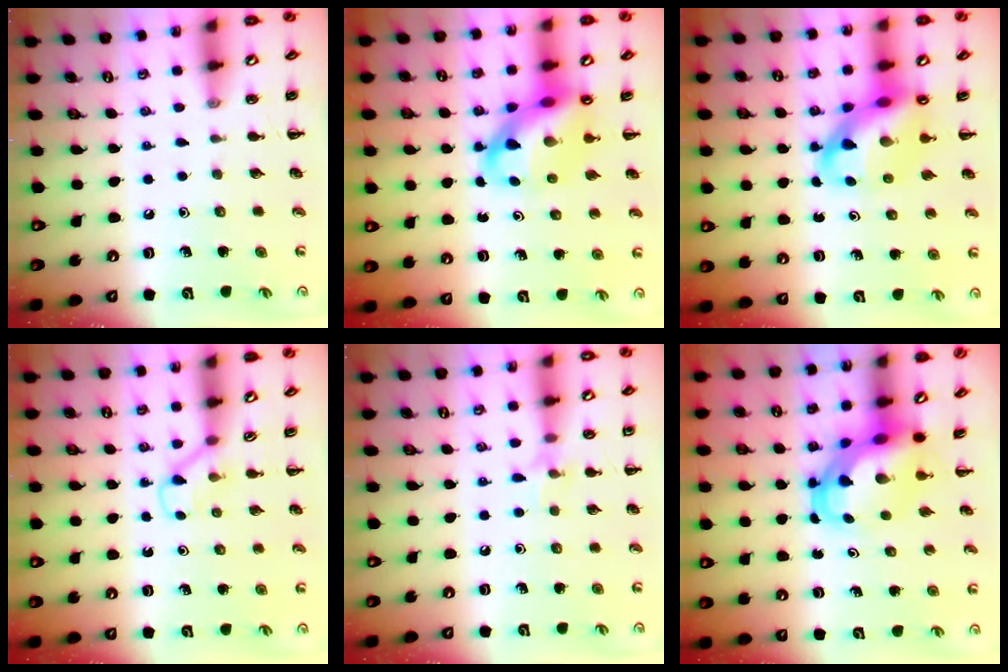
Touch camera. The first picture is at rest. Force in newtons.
{"total": 11.4, "press": 11.0, "slide": 3.2}
{"total": 11.4, "press": 11.0, "slide": 3.2}
{"total": 3.1, "press": 2.9, "slide": 1.1}
{"total": 6.2, "press": 6.1, "slide": 1.3}
{"total": 6.3, "press": 6.1, "slide": 1.5}